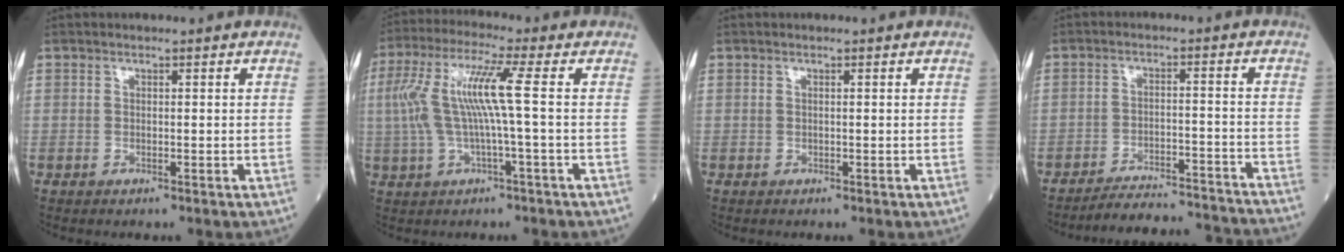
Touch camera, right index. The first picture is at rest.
{"total": 9.4, "force": [0.5, -0.1, 9.4], "torque": [-0.205, 0.022, 0.007]}
{"total": 0.0}
{"total": 15.0, "force": [-14.7, 0.0, 3.2], "torque": [-0.030, 0.002, -0.196]}